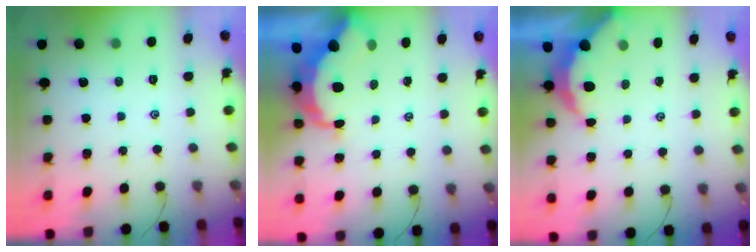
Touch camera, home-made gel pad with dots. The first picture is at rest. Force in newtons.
{"total": 8.5, "press": 8.5, "slide": 0.6}
{"total": 5.0, "press": 5.0, "slide": 0.5}